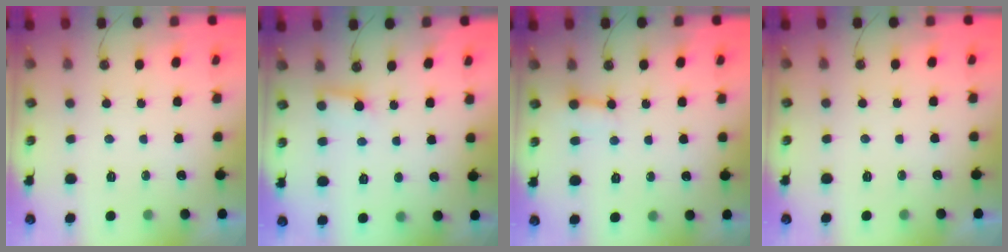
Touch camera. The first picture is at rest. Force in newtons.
{"total": 2.8, "press": 2.8, "slide": 0.3}
{"total": 3.0, "press": 2.9, "slide": 0.5}
{"total": 0.0}